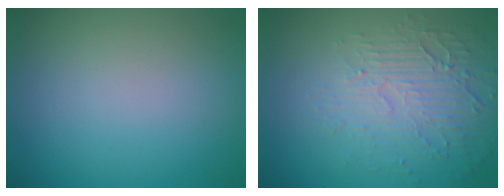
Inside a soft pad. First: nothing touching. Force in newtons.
{"total": 5.7, "press": 3.3, "slide": 4.7}